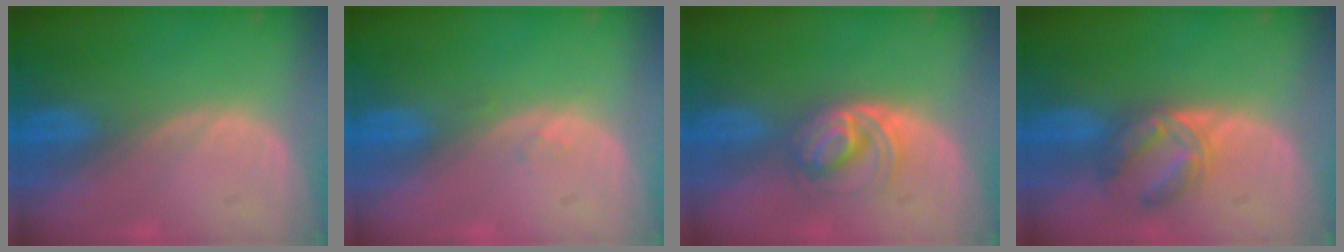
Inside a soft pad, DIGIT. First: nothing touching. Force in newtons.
{"total": 0.7, "press": 0.7, "slide": 0.1}
{"total": 5.2, "press": 5.0, "slide": 1.2}
{"total": 5.5, "press": 5.4, "slide": 1.1}